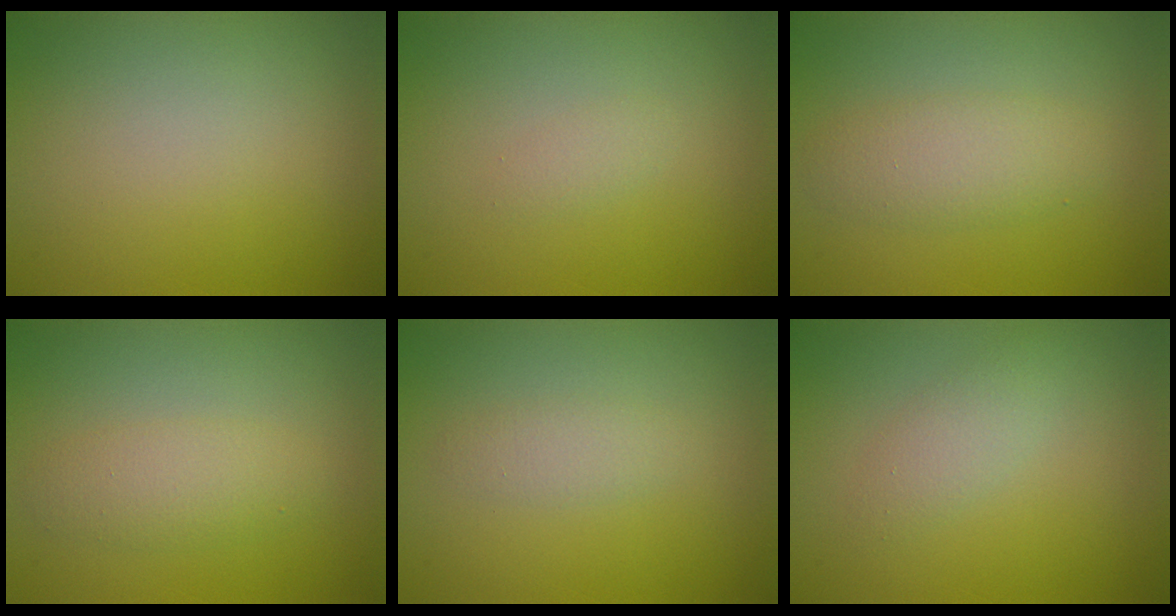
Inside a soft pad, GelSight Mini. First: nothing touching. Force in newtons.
{"total": 0.8, "press": 0.8, "slide": 0.1}
{"total": 2.9, "press": 2.9, "slide": 0.1}
{"total": 2.4, "press": 2.4, "slide": 0.0}
{"total": 1.3, "press": 1.3, "slide": 0.0}
{"total": 1.6, "press": 1.6, "slide": 0.1}